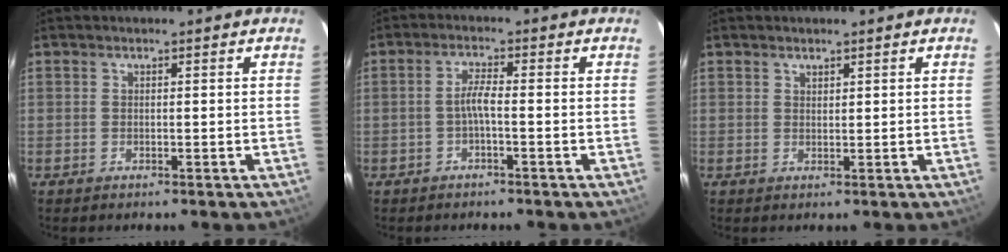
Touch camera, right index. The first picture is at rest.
{"total": 2.6, "force": [-1.1, 0.1, 2.3], "torque": [-0.047, 0.005, -0.022]}
{"total": 1.1, "force": [0.9, 0.5, 0.2], "torque": [-0.003, 0.001, 0.017]}